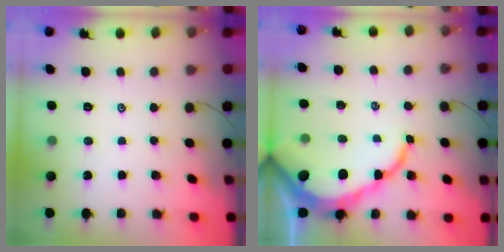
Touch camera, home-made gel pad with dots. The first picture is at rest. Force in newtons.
{"total": 13.1, "press": 13.1, "slide": 1.1}